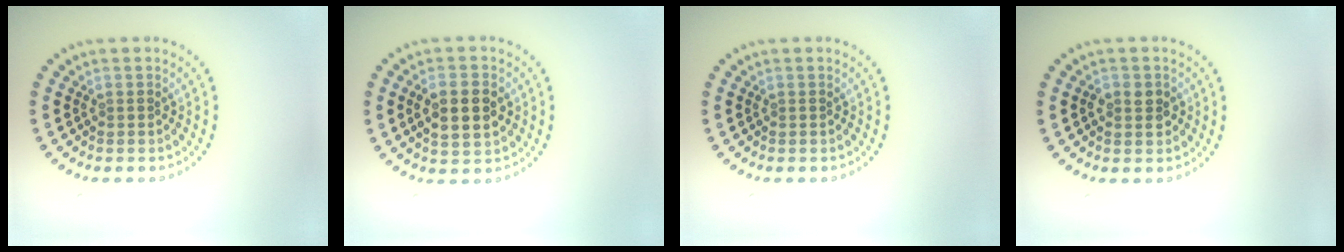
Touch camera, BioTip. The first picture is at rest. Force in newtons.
{"total": 4.0, "press": 4.0, "slide": 0.3}
{"total": 0.0}
{"total": 1.9, "press": 1.9, "slide": 0.2}